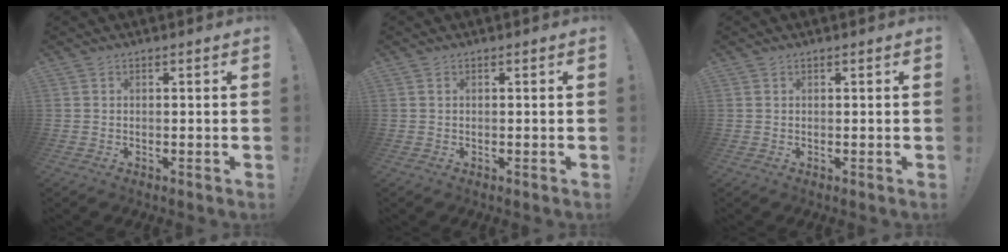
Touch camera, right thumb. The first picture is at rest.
{"total": 0.0}
{"total": 0.0}